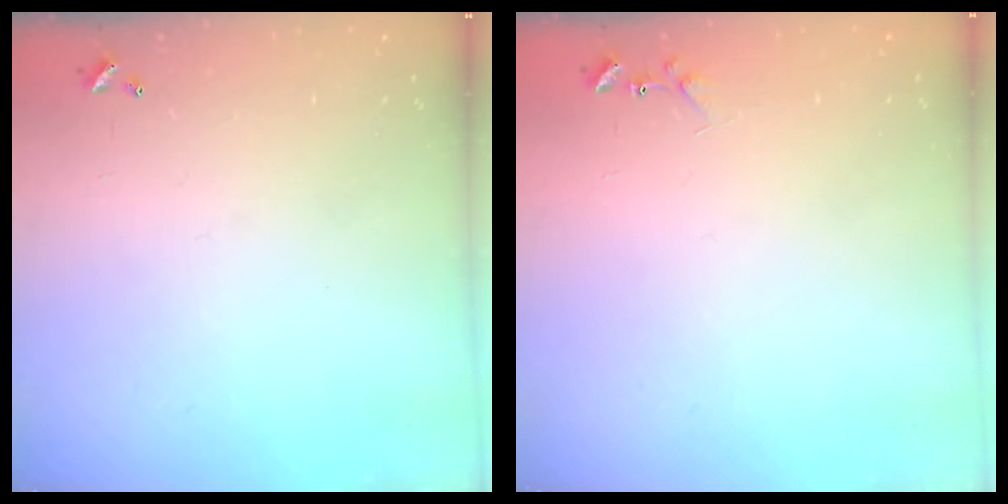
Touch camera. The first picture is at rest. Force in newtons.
{"total": 7.1, "press": 7.0, "slide": 0.5}